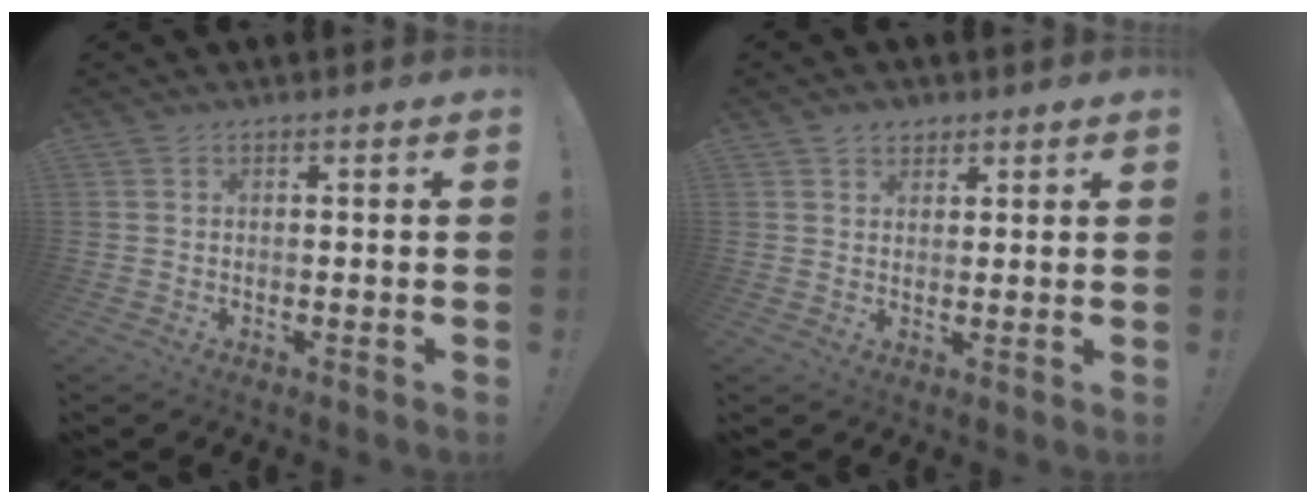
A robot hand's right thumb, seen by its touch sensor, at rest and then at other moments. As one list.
[{"total": 3.5, "force": [2.3, 2.4, 0.9], "torque": [-0.007, -0.009, 0.041]}]